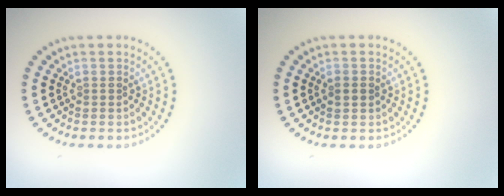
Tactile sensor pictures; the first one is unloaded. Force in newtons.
{"total": 1.3, "press": 1.3, "slide": 0.1}